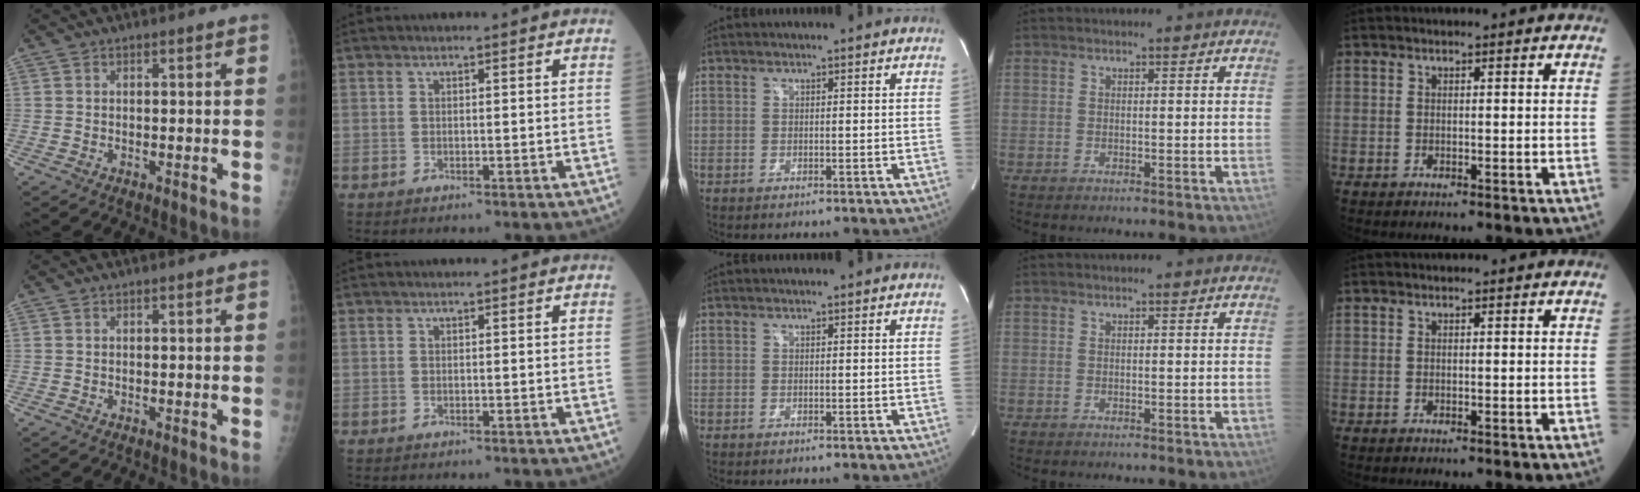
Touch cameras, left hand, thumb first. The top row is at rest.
{}